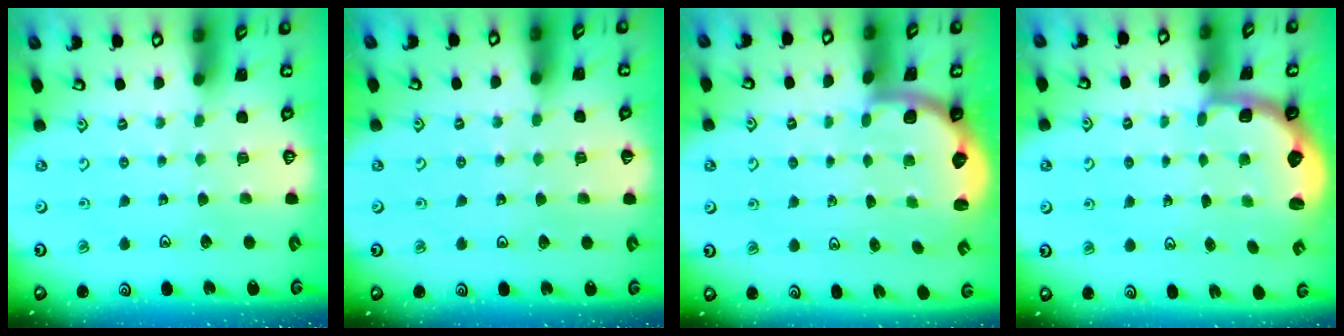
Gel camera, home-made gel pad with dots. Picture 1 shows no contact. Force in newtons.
{"total": 2.1, "press": 2.1, "slide": 0.2}
{"total": 2.2, "press": 2.1, "slide": 0.8}
{"total": 2.6, "press": 2.0, "slide": 1.7}